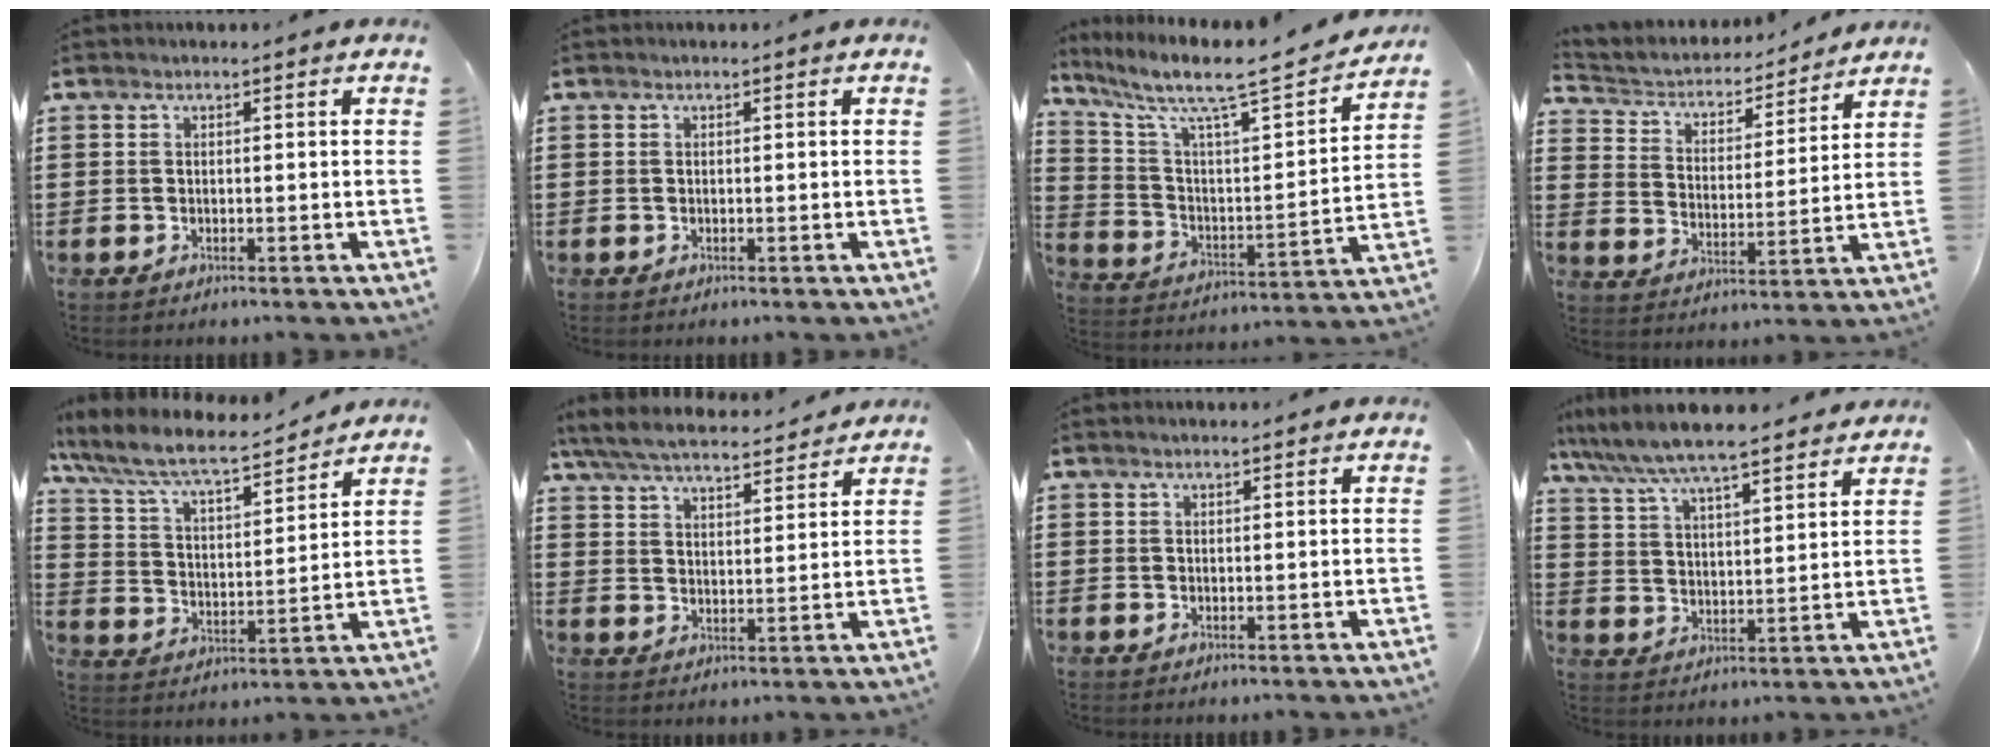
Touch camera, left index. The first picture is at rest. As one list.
[{"total": 0.0}, {"total": 8.6, "force": [7.0, 1.0, 4.8], "torque": [-0.127, -0.055, 0.110]}, {"total": 3.9, "force": [3.6, 1.2, 0.7], "torque": [-0.037, -0.029, 0.055]}, {"total": 7.6, "force": [6.8, 1.0, 3.3], "torque": [-0.094, -0.042, 0.111]}, {"total": 6.2, "force": [5.8, 0.8, 1.9], "torque": [-0.062, -0.029, 0.101]}, {"total": 0.8, "force": [0.7, 0.0, 0.4], "torque": [-0.009, 0.000, 0.014]}, {"total": 7.0, "force": [6.5, 0.3, 2.6], "torque": [-0.078, -0.032, 0.111]}]